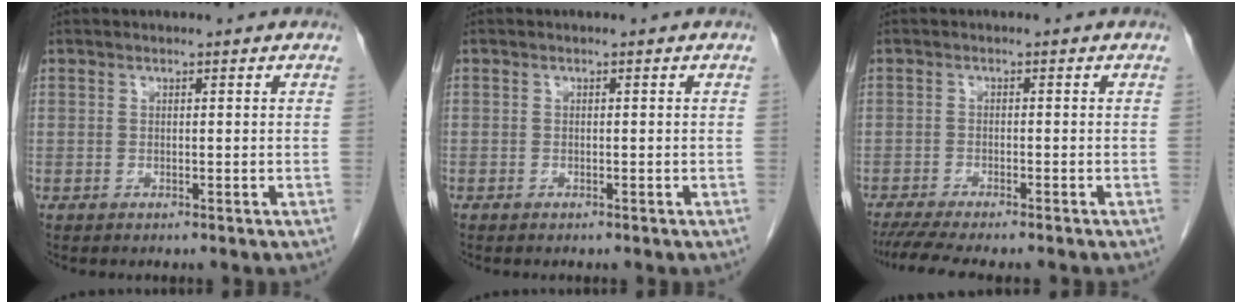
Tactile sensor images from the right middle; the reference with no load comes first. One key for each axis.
{"total": 0.0}
{"total": 8.8, "fx": -7.5, "fy": 0.8, "fz": 4.5, "tx": -0.061, "ty": -0.013, "tz": -0.115}